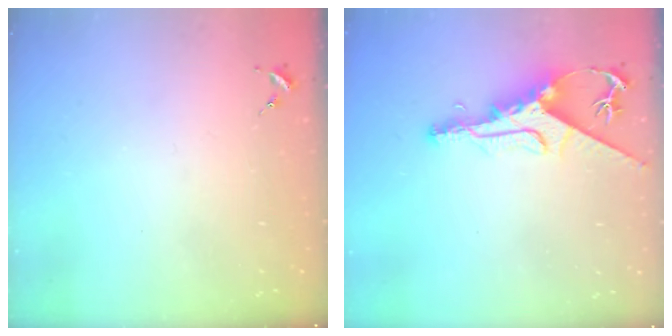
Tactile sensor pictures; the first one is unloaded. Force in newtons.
{"total": 11.0, "press": 10.9, "slide": 1.2}